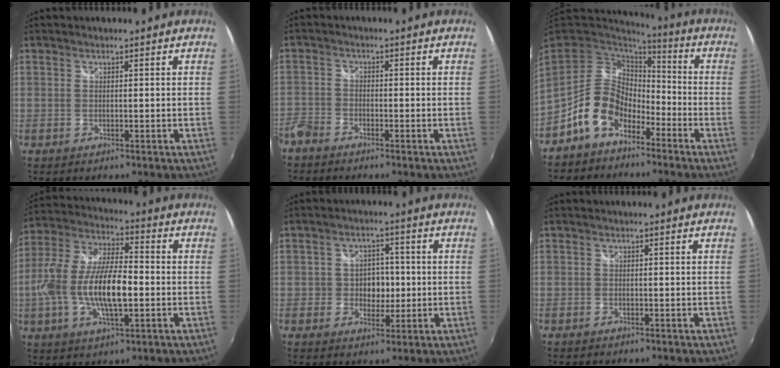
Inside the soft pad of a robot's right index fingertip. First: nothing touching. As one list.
[{"total": 4.9, "force": [-4.1, 2.4, 1.4], "torque": [-0.046, -0.011, -0.086]}, {"total": 12.0, "force": [-6.8, 8.0, 5.8], "torque": [-0.124, 0.024, -0.118]}, {"total": 15.9, "force": [-3.1, 5.8, 14.5], "torque": [-0.287, -0.004, -0.057]}, {"total": 5.2, "force": [-0.6, 4.4, 2.7], "torque": [-0.042, 0.006, -0.007]}, {"total": 0.7, "force": [-0.6, 0.4, 0.1], "torque": [-0.005, -0.002, -0.013]}]